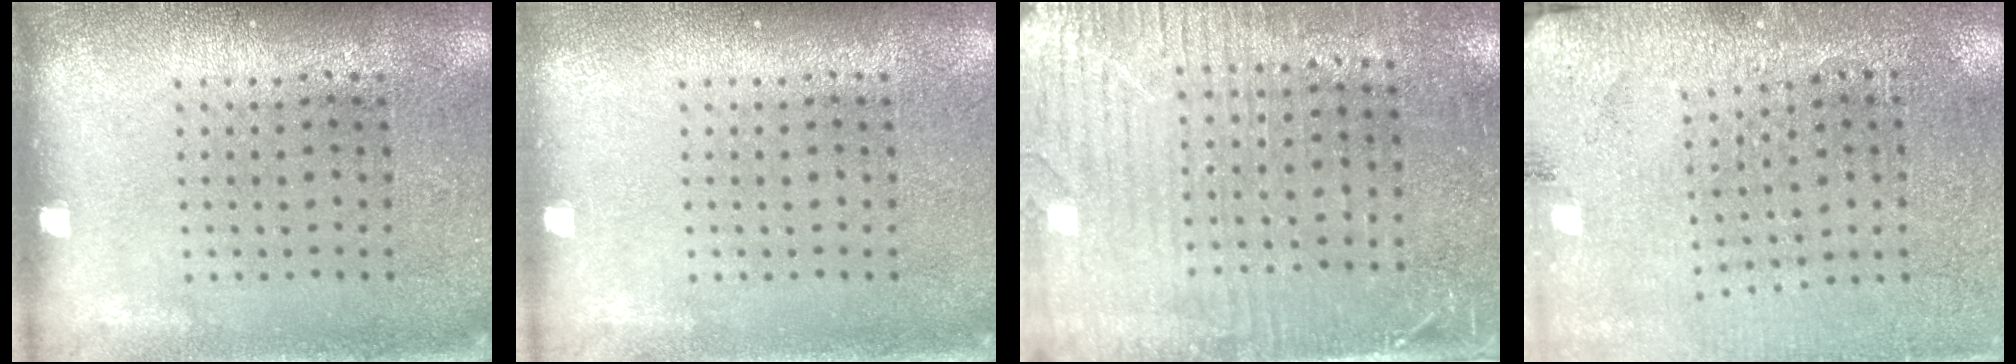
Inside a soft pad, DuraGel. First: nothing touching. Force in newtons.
{"total": 0.0}
{"total": 3.5, "press": 3.1, "slide": 1.5}
{"total": 2.8, "press": 2.8, "slide": 0.2}